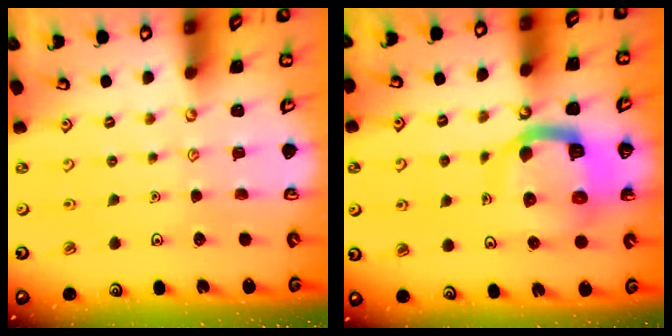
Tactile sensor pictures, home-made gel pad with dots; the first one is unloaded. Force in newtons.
{"total": 13.1, "press": 13.0, "slide": 1.3}